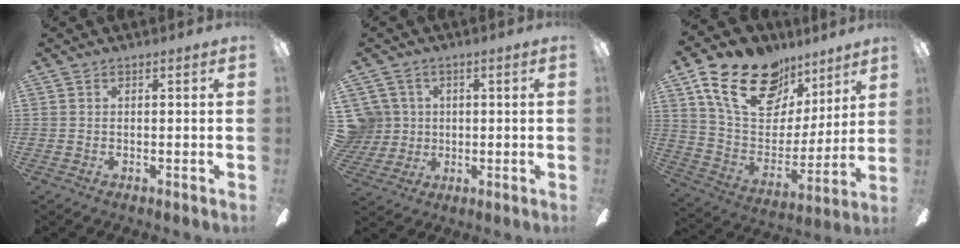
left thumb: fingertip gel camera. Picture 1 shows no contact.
{"total": 7.4, "force": [1.6, 7.2, 0.9], "torque": [-0.044, 0.002, 0.035]}
{"total": 22.8, "force": [13.6, 13.6, 12.1], "torque": [-0.211, -0.061, 0.249]}